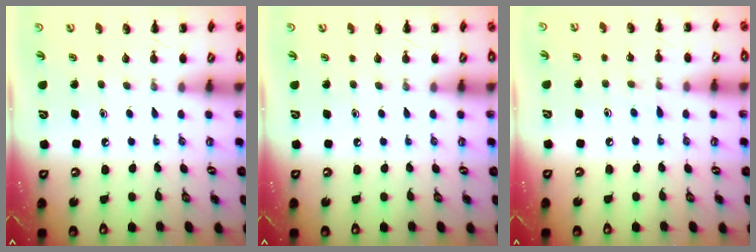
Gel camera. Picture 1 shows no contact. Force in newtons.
{"total": 0.0}
{"total": 3.9, "press": 3.6, "slide": 1.5}